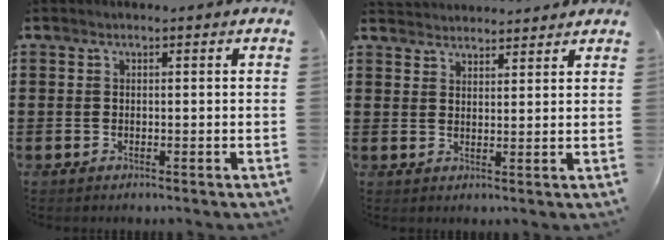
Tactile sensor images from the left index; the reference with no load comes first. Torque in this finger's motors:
{"motor_torque": [2.14, 0.00, 0.30, 0.04]}